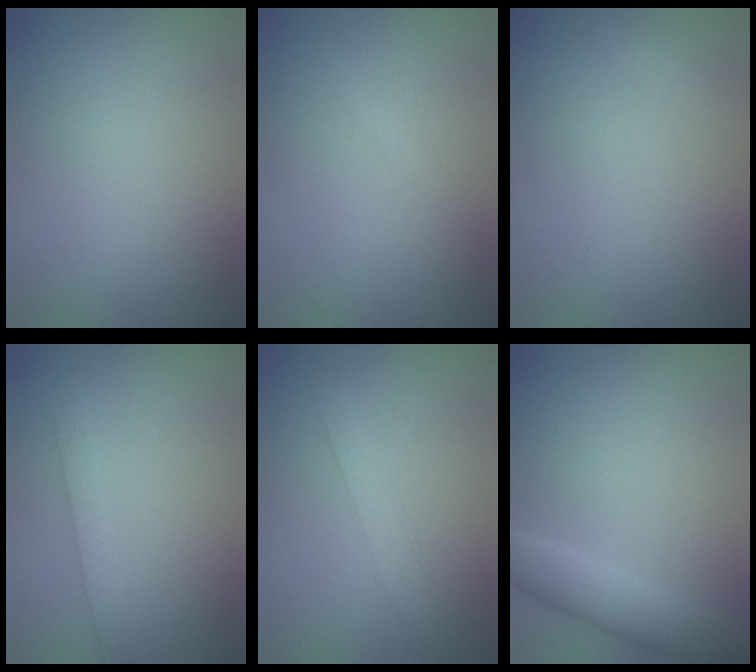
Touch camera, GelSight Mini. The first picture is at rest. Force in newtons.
{"total": 0.7, "press": 0.7, "slide": 0.1}
{"total": 1.4, "press": 1.4, "slide": 0.0}
{"total": 2.0, "press": 2.0, "slide": 0.2}
{"total": 2.0, "press": 2.0, "slide": 0.1}
{"total": 4.2, "press": 4.2, "slide": 0.2}